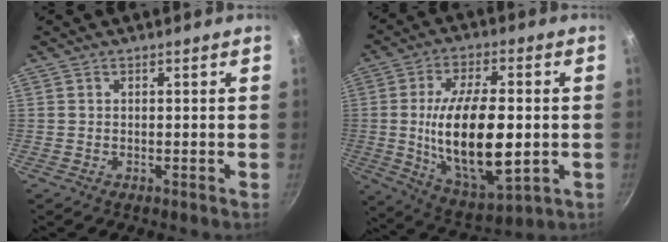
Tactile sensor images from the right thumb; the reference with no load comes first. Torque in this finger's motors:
{"motor_torque": [0.21, 2.17, 2.20, -0.28, 0.31]}